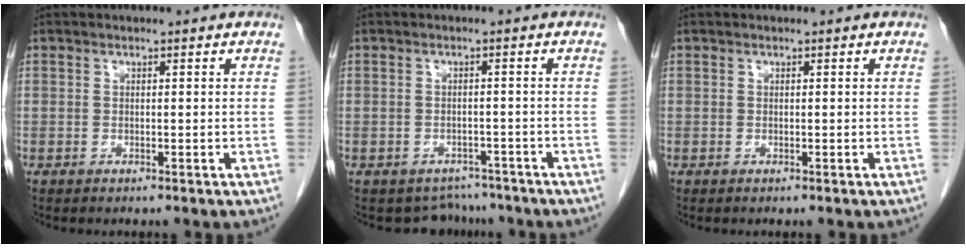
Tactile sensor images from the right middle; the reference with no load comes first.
{"total": 4.4, "force": [-3.9, 1.9, -0.8], "torque": [0.013, 0.016, -0.051]}
{"total": 0.0}